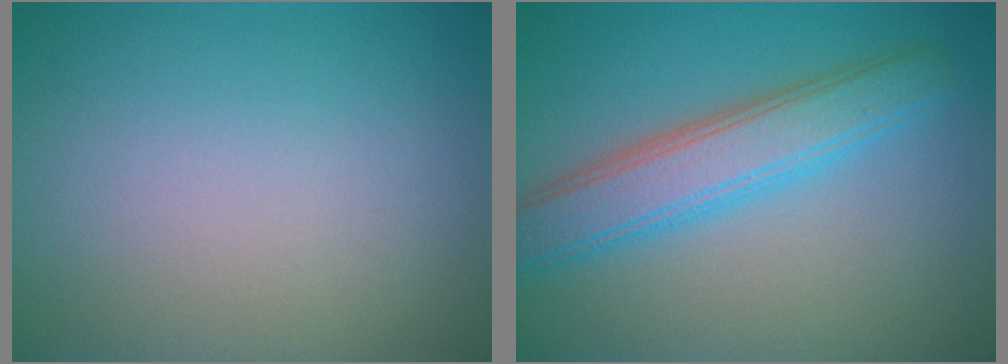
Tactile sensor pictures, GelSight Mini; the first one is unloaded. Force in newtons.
{"total": 5.2, "press": 5.2, "slide": 0.1}